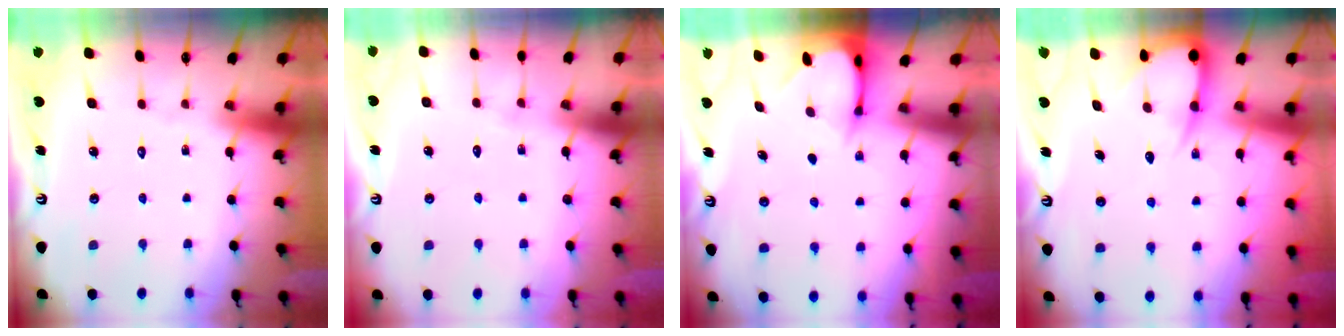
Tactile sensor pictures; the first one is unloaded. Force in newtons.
{"total": 3.5, "press": 3.5, "slide": 0.4}
{"total": 2.4, "press": 2.4, "slide": 0.3}
{"total": 6.3, "press": 6.2, "slide": 0.7}